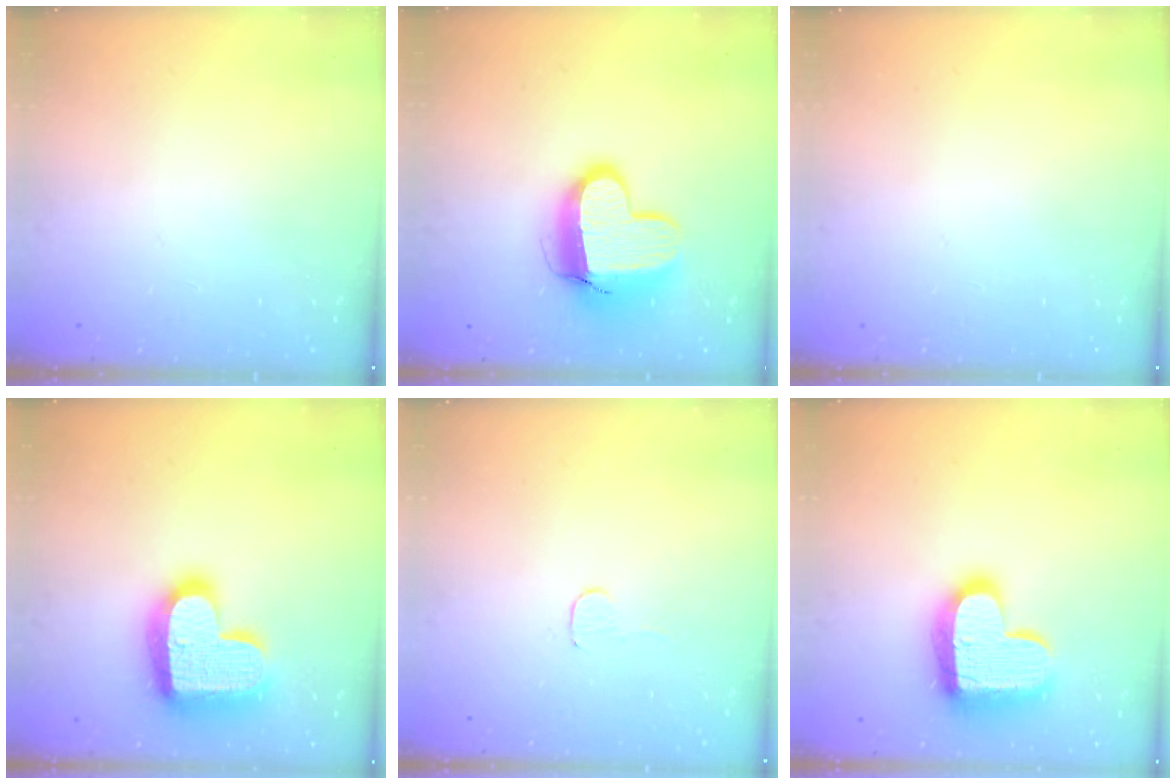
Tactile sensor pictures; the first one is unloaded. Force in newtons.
{"total": 13.4, "press": 13.3, "slide": 1.3}
{"total": 0.0}
{"total": 21.4, "press": 21.4, "slide": 1.3}
{"total": 2.8, "press": 2.8, "slide": 0.2}
{"total": 17.7, "press": 17.7, "slide": 1.2}